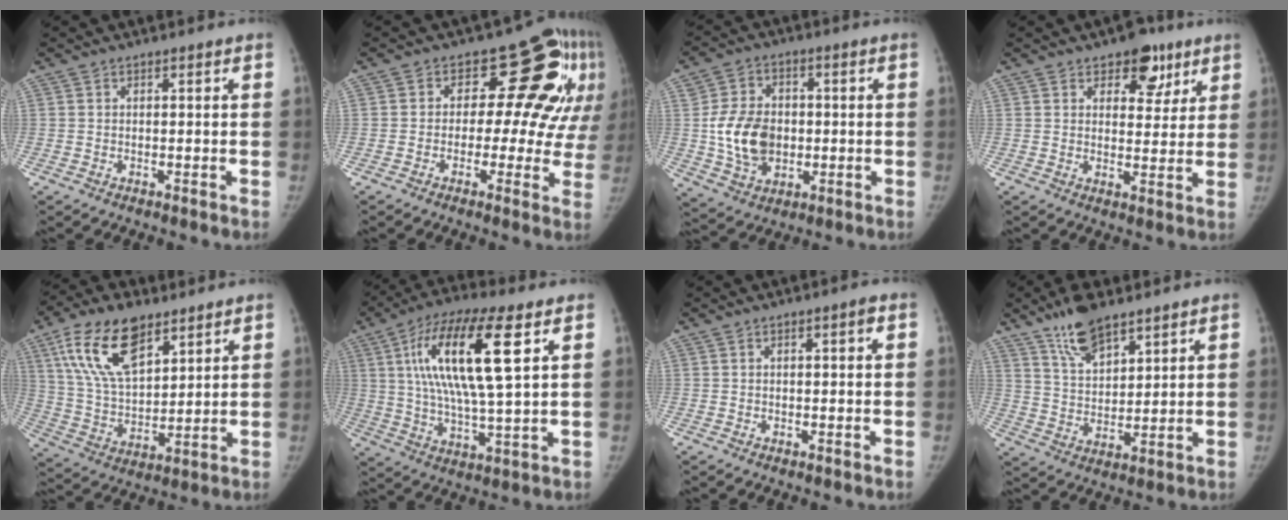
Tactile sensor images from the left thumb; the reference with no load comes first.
{"total": 16.1, "force": [5.0, 10.0, 11.6], "torque": [-0.078, -0.001, 0.052]}
{"total": 11.9, "force": [-0.5, 9.0, 7.8], "torque": [-0.115, 0.003, -0.002]}
{"total": 8.1, "force": [4.9, 4.8, 4.3], "torque": [-0.017, -0.021, 0.067]}
{"total": 17.1, "force": [9.4, 8.4, 11.6], "torque": [-0.189, -0.031, 0.182]}
{"total": 19.0, "force": [6.2, 4.7, 17.3], "torque": [-0.333, -0.005, 0.107]}
{"total": 1.5, "force": [0.3, 0.4, 1.4], "torque": [-0.020, 0.003, 0.005]}
{"total": 10.1, "force": [7.4, 3.9, 5.6], "torque": [-0.084, -0.040, 0.143]}